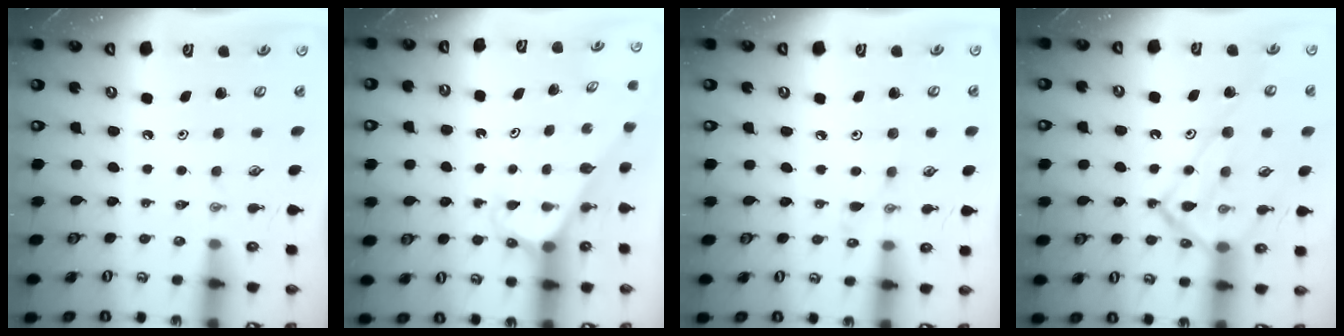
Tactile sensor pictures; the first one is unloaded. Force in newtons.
{"total": 3.2, "press": 3.2, "slide": 0.2}
{"total": 4.9, "press": 4.9, "slide": 0.5}
{"total": 17.9, "press": 17.8, "slide": 1.6}